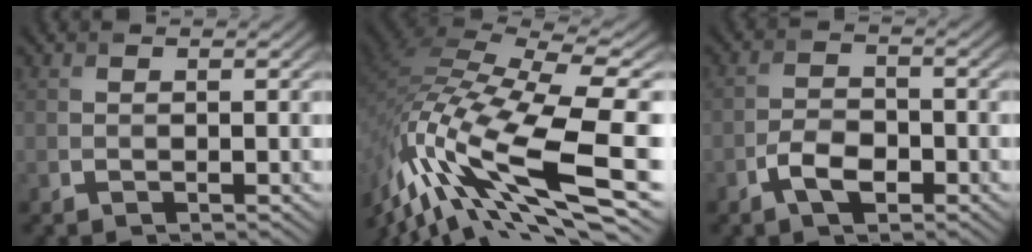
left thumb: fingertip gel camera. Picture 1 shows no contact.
{"total": 17.3, "force": [-7.3, 5.6, 14.6], "torque": [-0.325, 0.010, -0.142]}
{"total": 4.1, "force": [-2.2, 2.2, 2.7], "torque": [-0.053, 0.002, -0.046]}